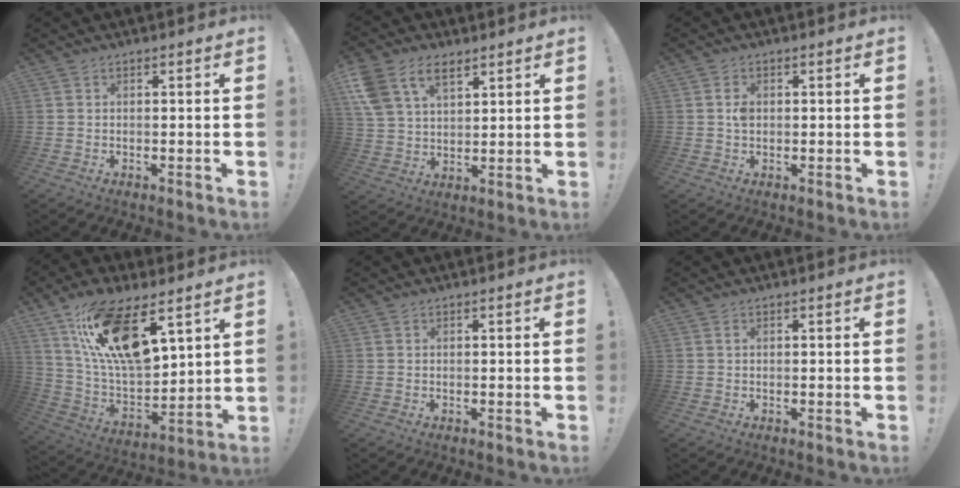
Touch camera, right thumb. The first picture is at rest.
{"total": 11.4, "force": [6.5, 7.0, 6.2], "torque": [-0.125, -0.017, 0.127]}
{"total": 2.1, "force": [0.1, 1.5, 1.5], "torque": [-0.021, 0.001, -0.001]}
{"total": 19.4, "force": [11.0, 8.0, 13.8], "torque": [-0.265, -0.060, 0.192]}
{"total": 0.0}
{"total": 0.5, "force": [0.1, 0.1, 0.5], "torque": [-0.016, 0.003, 0.002]}